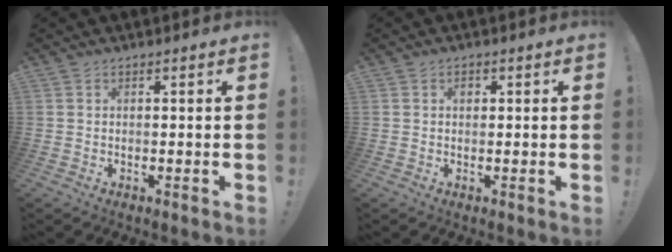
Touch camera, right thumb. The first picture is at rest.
{"total": 0.9, "force": [0.2, 0.7, 0.5], "torque": [0.005, -0.002, 0.000]}